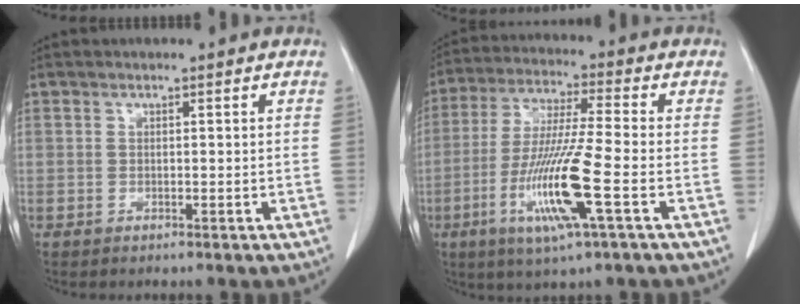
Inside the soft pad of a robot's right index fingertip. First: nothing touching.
{"total": 13.4, "force": [-4.3, -0.1, 12.7], "torque": [-0.256, -0.018, -0.085]}